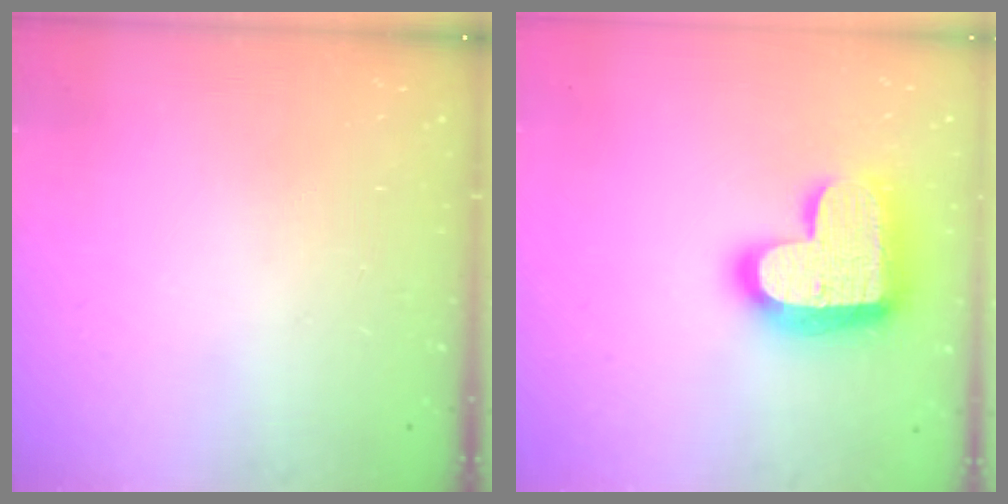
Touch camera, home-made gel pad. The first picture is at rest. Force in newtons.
{"total": 21.4, "press": 21.4, "slide": 1.3}